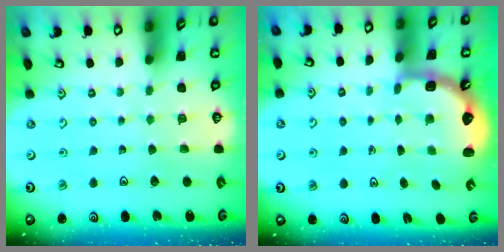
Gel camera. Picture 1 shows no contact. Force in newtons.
{"total": 2.6, "press": 2.3, "slide": 1.3}